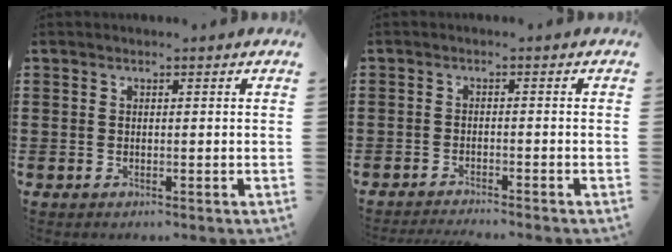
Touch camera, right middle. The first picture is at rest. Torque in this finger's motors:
{"motor_torque": [0.02, 0.00, 0.05, 0.02]}